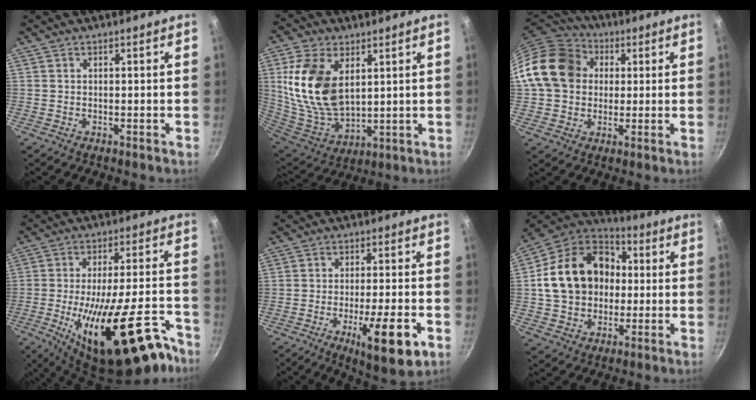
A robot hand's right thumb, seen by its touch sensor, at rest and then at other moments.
{"total": 17.6, "force": [4.8, 10.6, 13.2], "torque": [-0.250, -0.032, 0.107]}
{"total": 16.3, "force": [2.8, 13.5, 8.6], "torque": [-0.132, 0.030, 0.038]}
{"total": 25.9, "force": [-14.5, 9.4, 19.2], "torque": [-0.243, 0.067, -0.217]}
{"total": 12.5, "force": [-4.8, 3.1, 11.1], "torque": [-0.155, 0.014, -0.067]}
{"total": 20.5, "force": [1.5, 16.3, 12.3], "torque": [-0.188, 0.039, 0.024]}